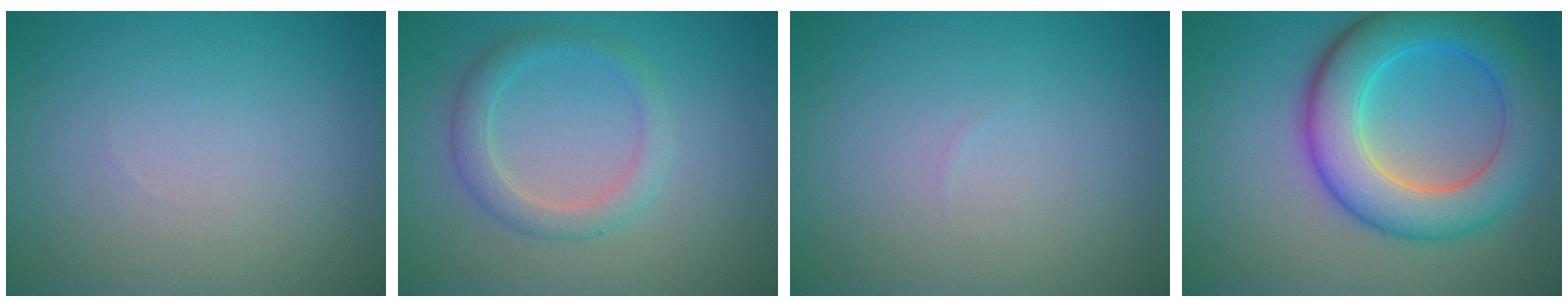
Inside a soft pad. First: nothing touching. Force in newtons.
{"total": 2.6, "press": 2.6, "slide": 0.2}
{"total": 0.0}
{"total": 8.5, "press": 8.5, "slide": 0.1}